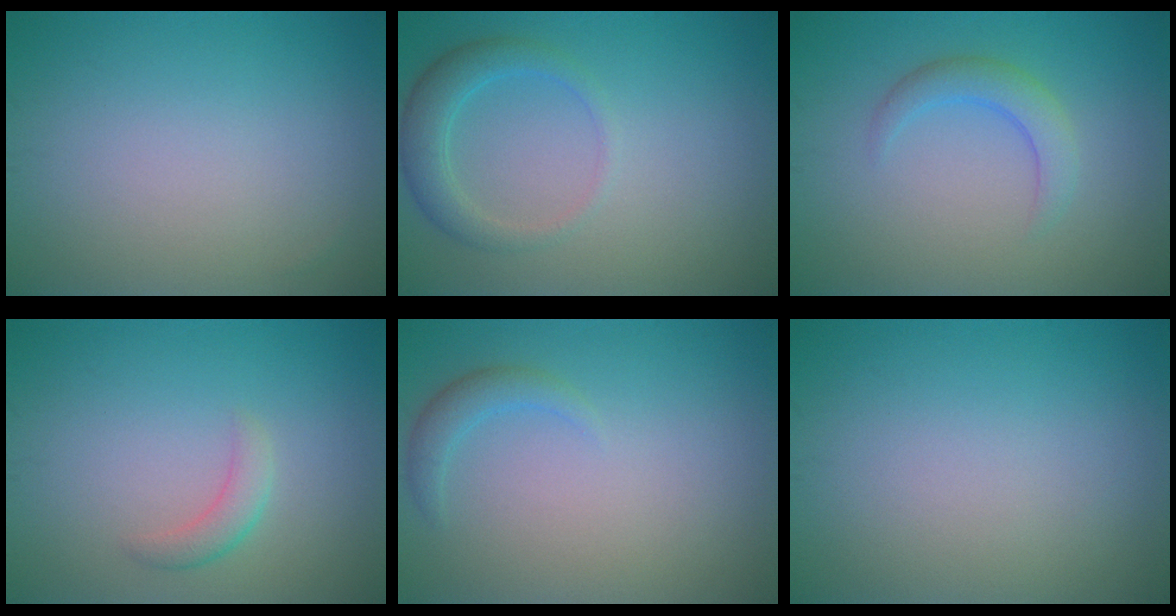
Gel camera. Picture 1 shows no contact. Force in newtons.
{"total": 2.9, "press": 2.9, "slide": 0.1}
{"total": 2.4, "press": 2.4, "slide": 0.0}
{"total": 1.7, "press": 1.7, "slide": 0.1}
{"total": 1.6, "press": 1.6, "slide": 0.1}
{"total": 0.0}